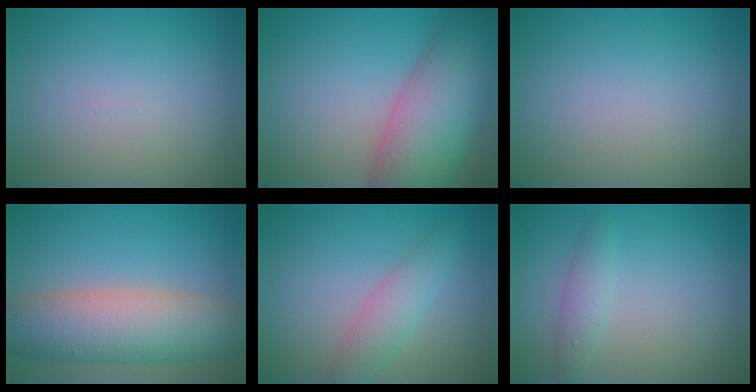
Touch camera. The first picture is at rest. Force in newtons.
{"total": 10.1, "press": 10.1, "slide": 0.6}
{"total": 0.0}
{"total": 8.2, "press": 8.2, "slide": 0.4}
{"total": 2.8, "press": 2.8, "slide": 0.1}
{"total": 1.7, "press": 1.7, "slide": 0.1}